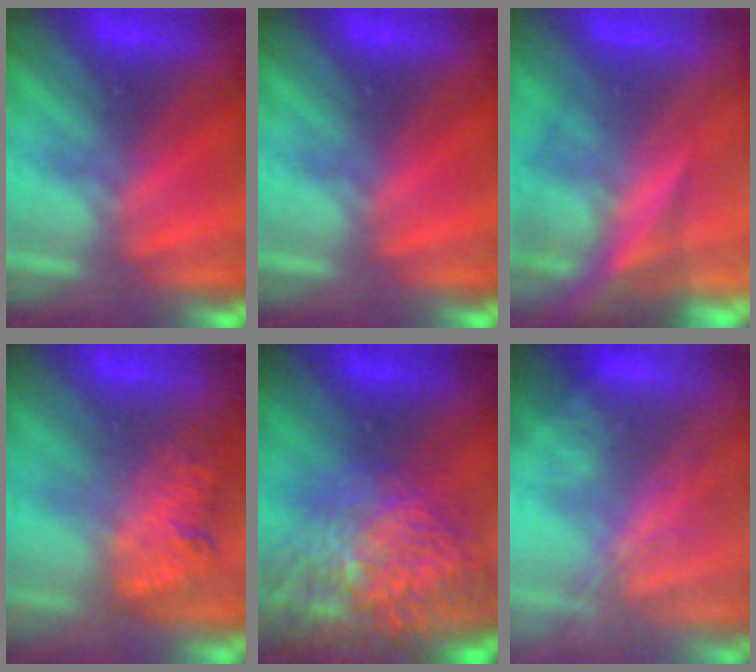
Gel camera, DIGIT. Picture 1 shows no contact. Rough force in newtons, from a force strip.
{"total": 0.0}
{"total": 7.2}
{"total": 3.0}
{"total": 7.2}
{"total": 2.8}